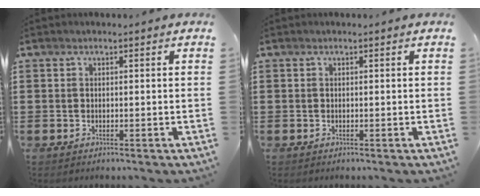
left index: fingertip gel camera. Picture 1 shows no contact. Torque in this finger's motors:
{"motor_torque": [-0.01, 0.01, 0.00, 0.00]}